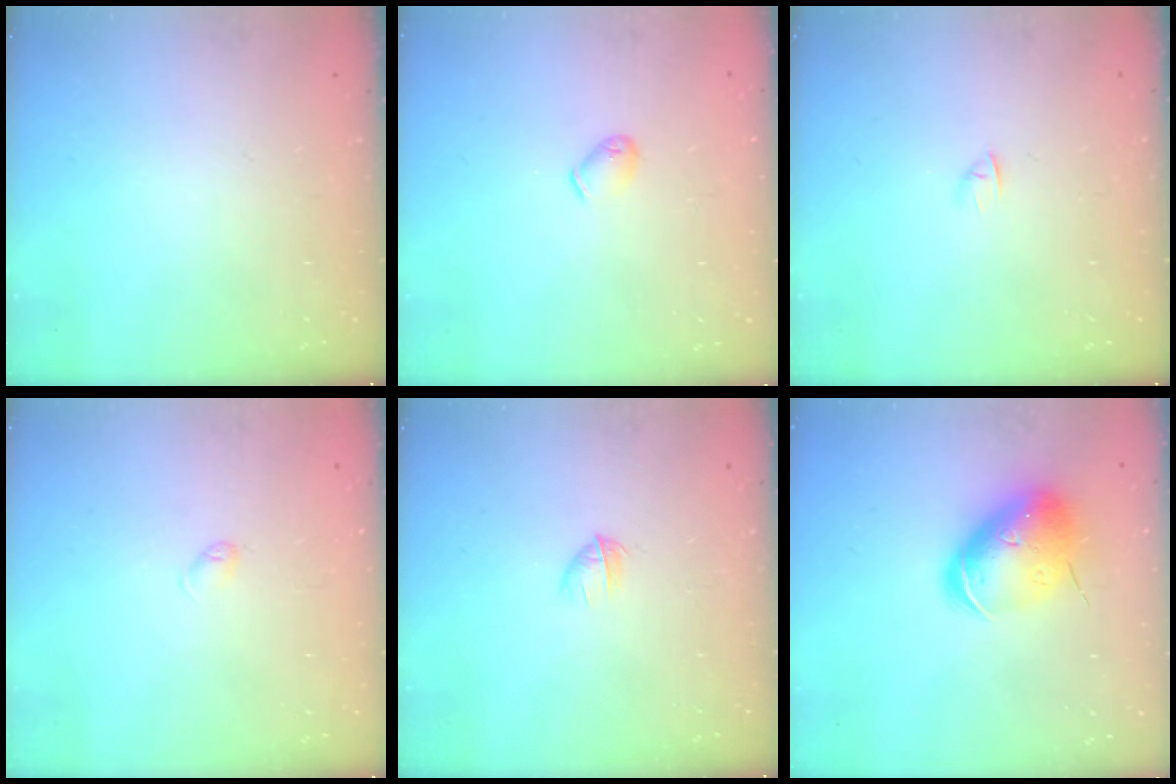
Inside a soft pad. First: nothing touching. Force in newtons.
{"total": 4.9, "press": 4.8, "slide": 0.9}
{"total": 2.4, "press": 2.3, "slide": 0.7}
{"total": 3.0, "press": 2.9, "slide": 0.6}
{"total": 2.8, "press": 2.6, "slide": 0.9}
{"total": 13.0, "press": 12.8, "slide": 2.3}